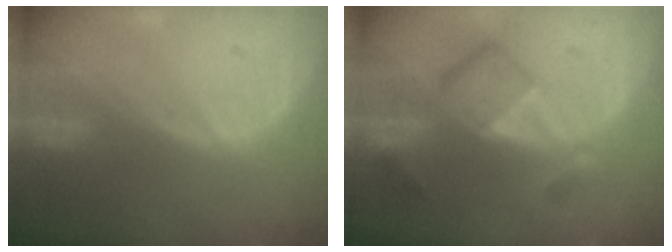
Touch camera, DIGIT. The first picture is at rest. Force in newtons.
{"total": 7.3, "press": 6.3, "slide": 3.7}